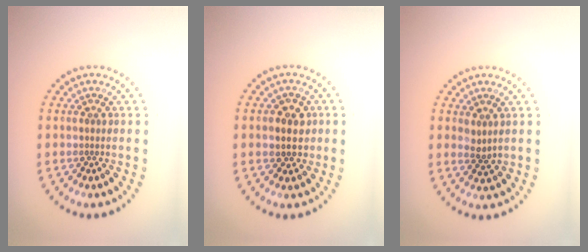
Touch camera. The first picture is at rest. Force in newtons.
{"total": 2.7, "press": 2.6, "slide": 0.7}
{"total": 1.2, "press": 1.0, "slide": 0.7}